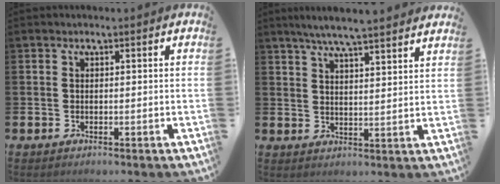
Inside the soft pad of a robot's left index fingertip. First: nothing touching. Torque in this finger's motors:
{"motor_torque": [-0.05, -0.43, 0.66, 0.21]}